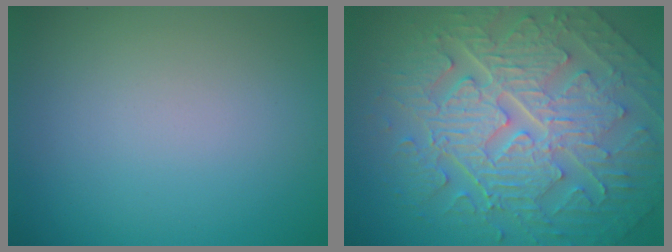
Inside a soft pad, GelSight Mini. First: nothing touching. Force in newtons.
{"total": 10.4, "press": 7.1, "slide": 7.6}